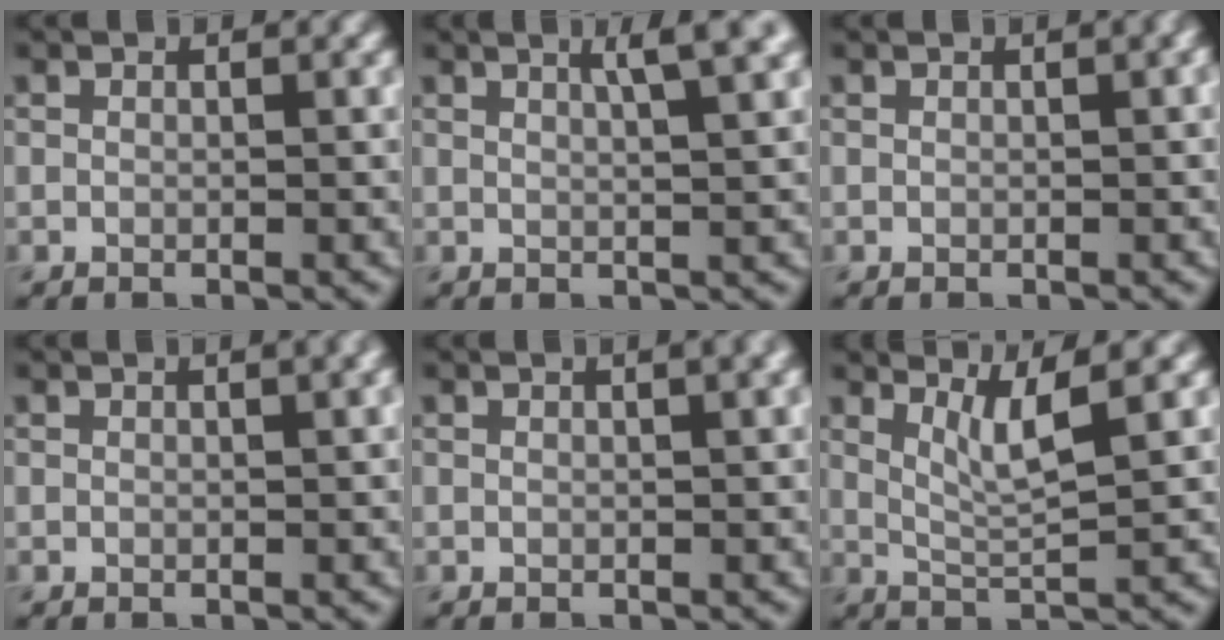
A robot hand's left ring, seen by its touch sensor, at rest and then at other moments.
{"total": 3.8, "force": [2.0, 0.9, 3.1], "torque": [-0.025, 0.016, 0.015]}
{"total": 1.0, "force": [0.4, 0.2, 0.9], "torque": [-0.006, 0.012, 0.004]}
{"total": 1.8, "force": [0.8, 0.6, 1.5], "torque": [-0.013, 0.005, 0.005]}
{"total": 2.3, "force": [1.0, 0.7, 1.9], "torque": [-0.016, 0.004, 0.007]}
{"total": 3.4, "force": [1.6, 0.5, 2.9], "torque": [-0.053, -0.006, 0.037]}